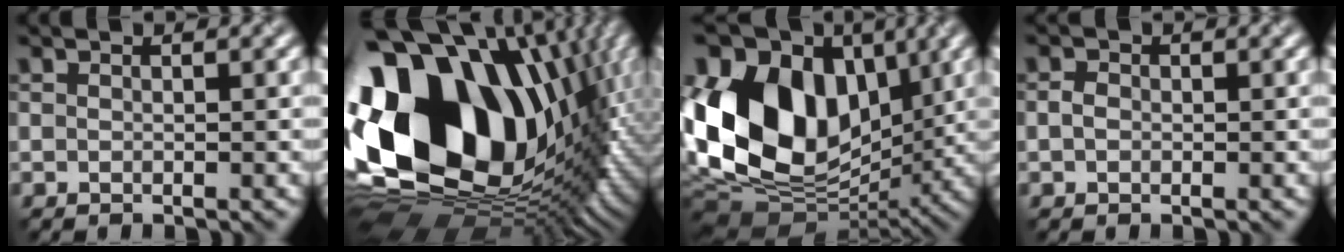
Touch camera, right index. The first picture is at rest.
{"total": 22.0, "force": [1.4, 15.1, 15.9], "torque": [-0.309, -0.062, 0.054]}
{"total": 16.8, "force": [2.6, 11.9, 11.5], "torque": [-0.229, 0.020, 0.033]}
{"total": 0.7, "force": [0.0, 0.6, 0.4], "torque": [-0.009, 0.006, -0.005]}